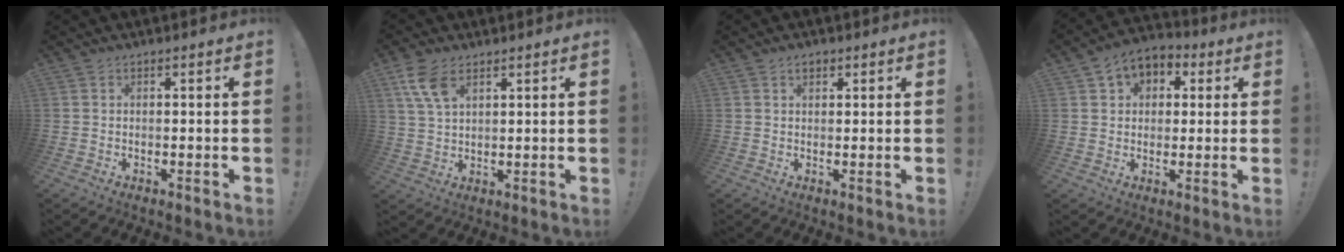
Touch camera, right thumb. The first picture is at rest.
{"total": 8.2, "force": [4.5, 4.3, 5.4], "torque": [-0.101, -0.016, 0.086]}
{"total": 1.9, "force": [1.1, 1.3, 1.0], "torque": [-0.006, -0.002, 0.017]}
{"total": 6.8, "force": [2.7, 5.7, 2.3], "torque": [-0.036, -0.008, 0.055]}